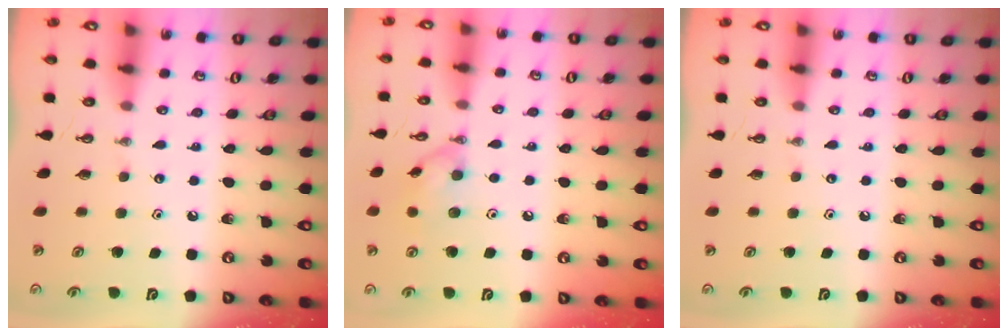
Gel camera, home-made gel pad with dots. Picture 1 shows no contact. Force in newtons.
{"total": 9.3, "press": 9.3, "slide": 0.7}
{"total": 0.0}